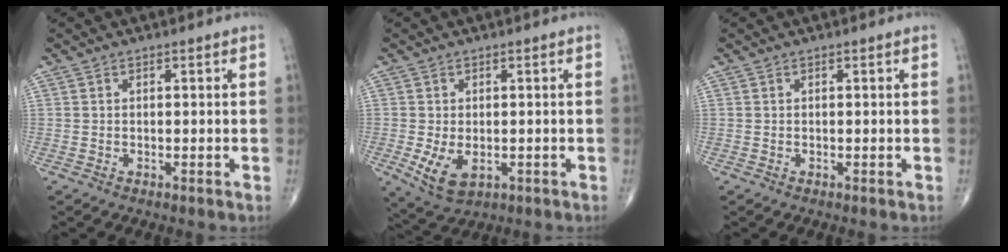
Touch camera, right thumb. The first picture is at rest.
{"total": 6.2, "force": [-1.3, 3.7, 4.7], "torque": [-0.086, -0.012, -0.012]}
{"total": 0.0}